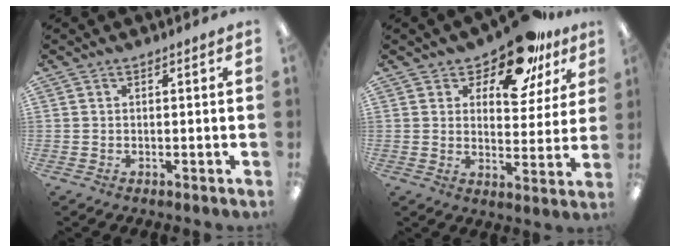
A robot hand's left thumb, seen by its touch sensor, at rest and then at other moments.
{"total": 15.4, "force": [11.2, 6.8, 8.1], "torque": [-0.132, -0.060, 0.195]}